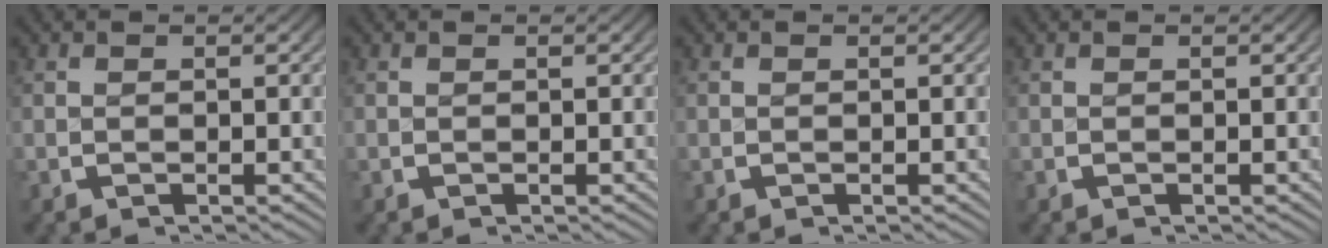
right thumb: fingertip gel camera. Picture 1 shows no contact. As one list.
[{"total": 0.0}, {"total": 0.0}, {"total": 0.0}]